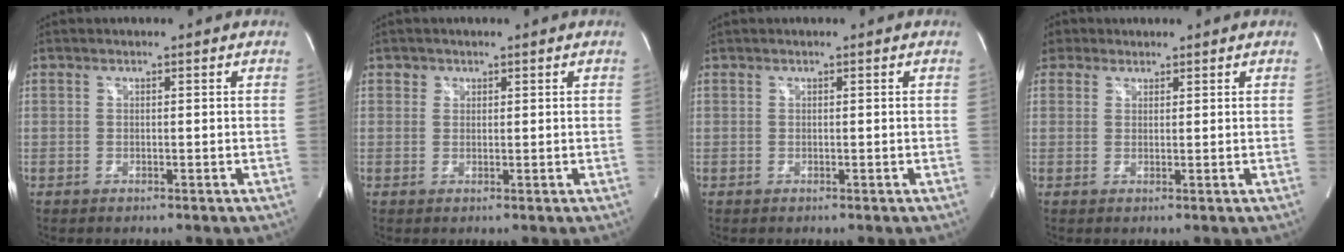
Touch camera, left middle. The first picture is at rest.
{"total": 1.1, "force": [0.6, 0.9, 0.0], "torque": [0.013, -0.001, 0.004]}
{"total": 0.0}
{"total": 2.7, "force": [1.9, 1.9, -0.1], "torque": [0.002, 0.015, 0.032]}